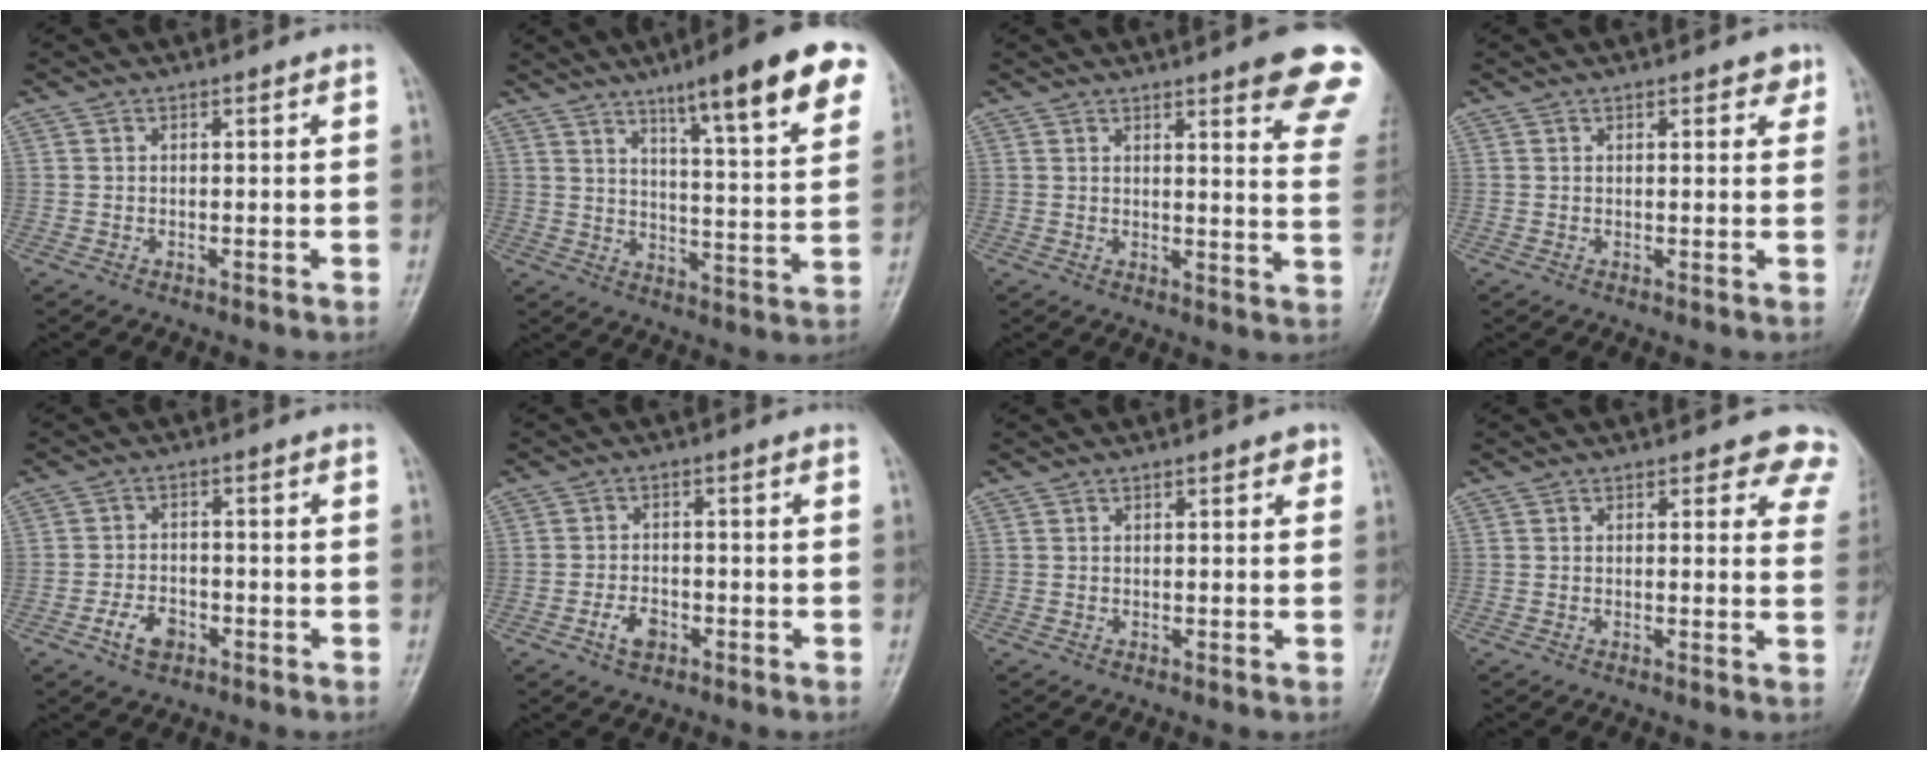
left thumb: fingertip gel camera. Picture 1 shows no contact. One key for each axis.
{"total": 18.4, "fx": 10.9, "fy": 2.9, "fz": 14.5, "tx": -0.177, "ty": -0.042, "tz": 0.157}
{"total": 13.8, "fx": 9.0, "fy": 2.5, "fz": 10.2, "tx": -0.094, "ty": -0.042, "tz": 0.090}
{"total": 2.8, "fx": 1.7, "fy": 1.3, "fz": 1.8, "tx": -0.007, "ty": -0.006, "tz": 0.018}
{"total": 4.8, "fx": -2.5, "fy": 3.0, "fz": 2.9, "tx": -0.045, "ty": 0.018, "tz": -0.046}
{"total": 3.8, "fx": -1.9, "fy": 2.3, "fz": 2.3, "tx": -0.038, "ty": 0.014, "tz": -0.035}
{"total": 1.9, "fx": 1.0, "fy": 0.8, "fz": 1.5, "tx": -0.014, "ty": -0.001, "tz": 0.011}
{"total": 6.6, "fx": 5.4, "fy": 2.9, "fz": 2.5, "tx": 0.015, "ty": -0.022, "tz": 0.036}